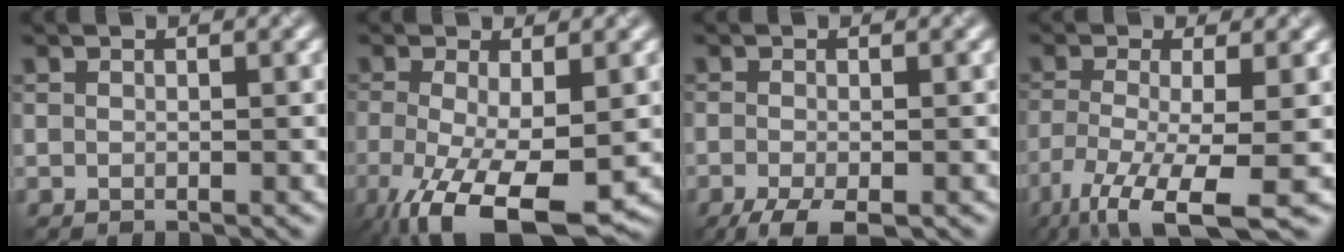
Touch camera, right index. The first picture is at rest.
{"total": 8.5, "force": [-3.5, 2.9, 7.2], "torque": [-0.141, -0.024, -0.054]}
{"total": 3.7, "force": [-2.4, 1.0, 2.6], "torque": [-0.047, -0.007, -0.045]}
{"total": 8.8, "force": [-5.1, 2.1, 6.8], "torque": [-0.129, -0.022, -0.096]}